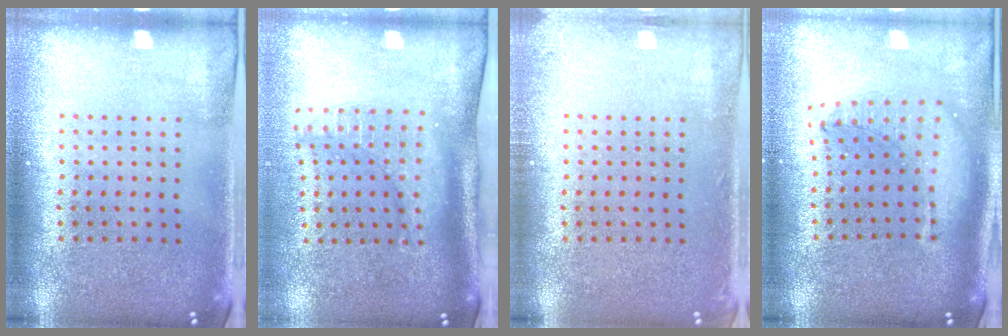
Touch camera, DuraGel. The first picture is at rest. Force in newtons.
{"total": 2.2, "press": 1.7, "slide": 1.5}
{"total": 0.9, "press": 0.9, "slide": 0.1}
{"total": 1.5, "press": 1.3, "slide": 0.7}